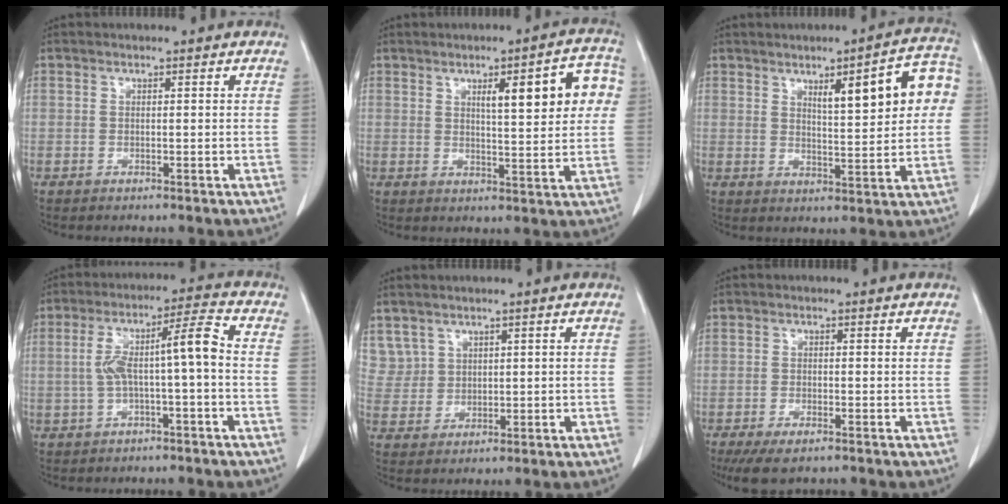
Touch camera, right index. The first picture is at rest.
{"total": 10.3, "force": [3.0, 2.1, 9.6], "torque": [-0.125, 0.020, 0.039]}
{"total": 10.8, "force": [3.1, 2.1, 10.2], "torque": [-0.135, 0.021, 0.043]}
{"total": 7.7, "force": [-1.2, 0.4, 7.6], "torque": [-0.141, 0.037, -0.016]}
{"total": 3.8, "force": [2.2, 3.1, 0.0], "torque": [0.004, 0.010, 0.050]}
{"total": 6.4, "force": [-5.0, 1.6, 3.7], "torque": [-0.059, -0.012, -0.076]}